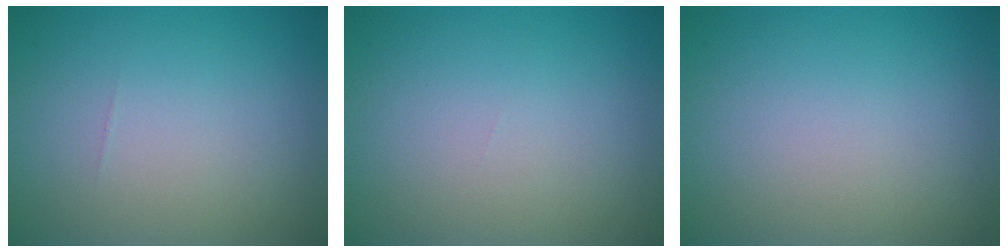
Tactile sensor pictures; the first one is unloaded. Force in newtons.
{"total": 0.0}
{"total": 0.0}